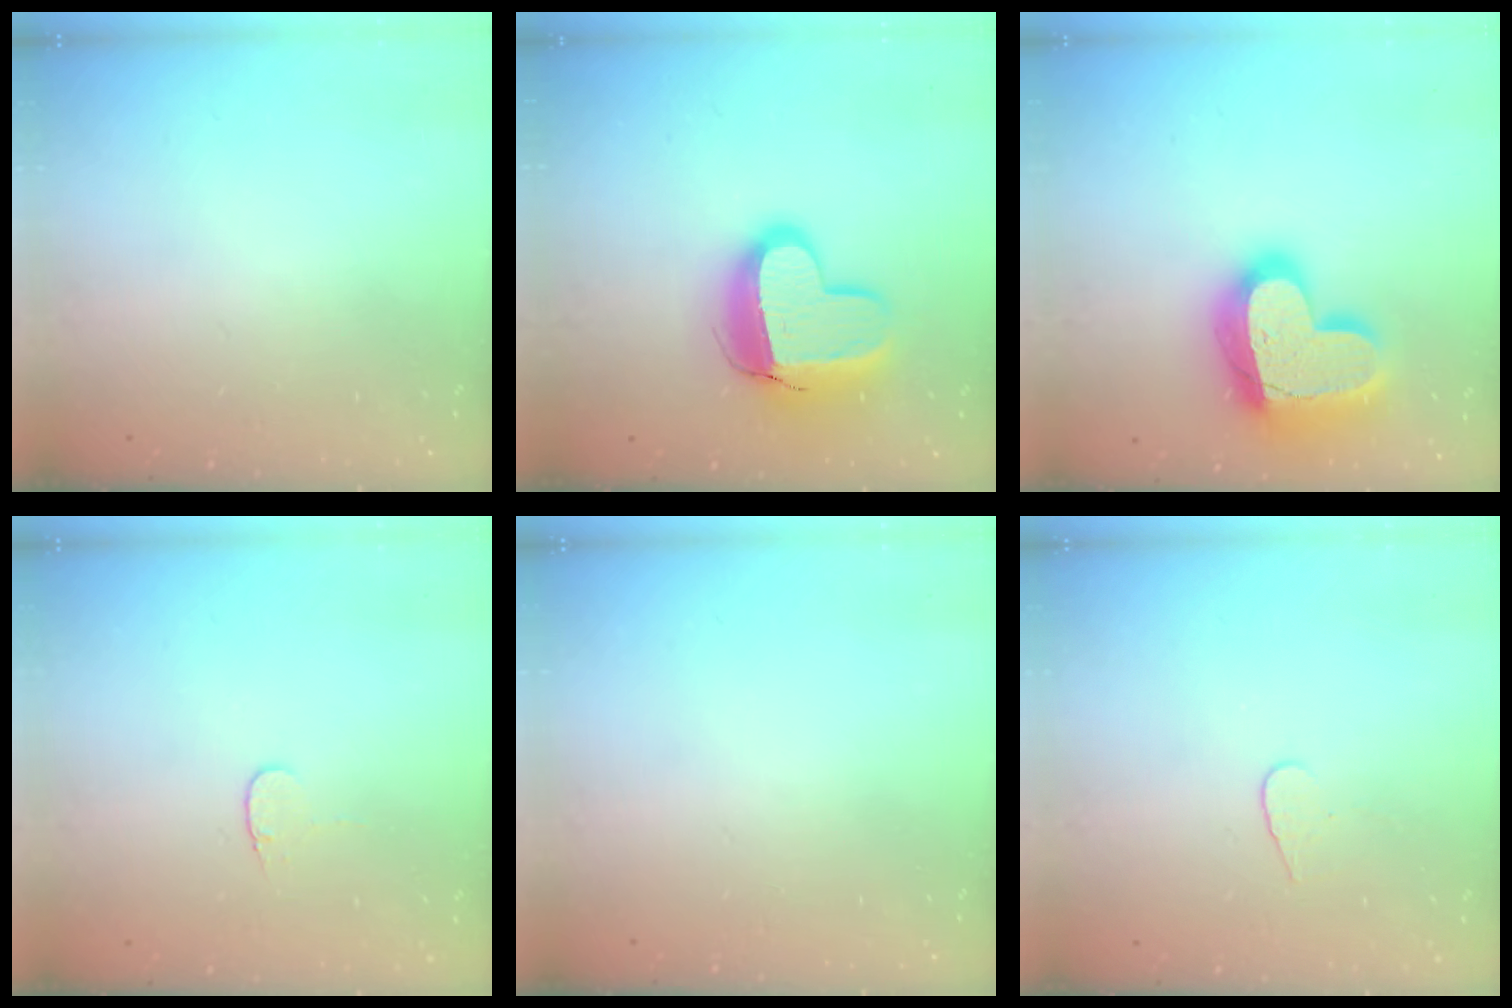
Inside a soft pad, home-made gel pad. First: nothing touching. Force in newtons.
{"total": 14.1, "press": 14.1, "slide": 1.1}
{"total": 23.3, "press": 23.2, "slide": 1.9}
{"total": 3.4, "press": 3.4, "slide": 0.4}
{"total": 0.0}
{"total": 4.0, "press": 4.0, "slide": 0.4}